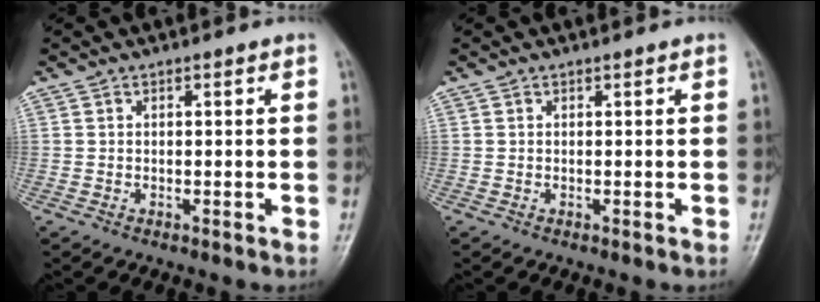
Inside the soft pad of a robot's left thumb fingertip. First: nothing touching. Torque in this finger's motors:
{"motor_torque": [0.01, 0.01, 0.00, -0.05, 0.00]}